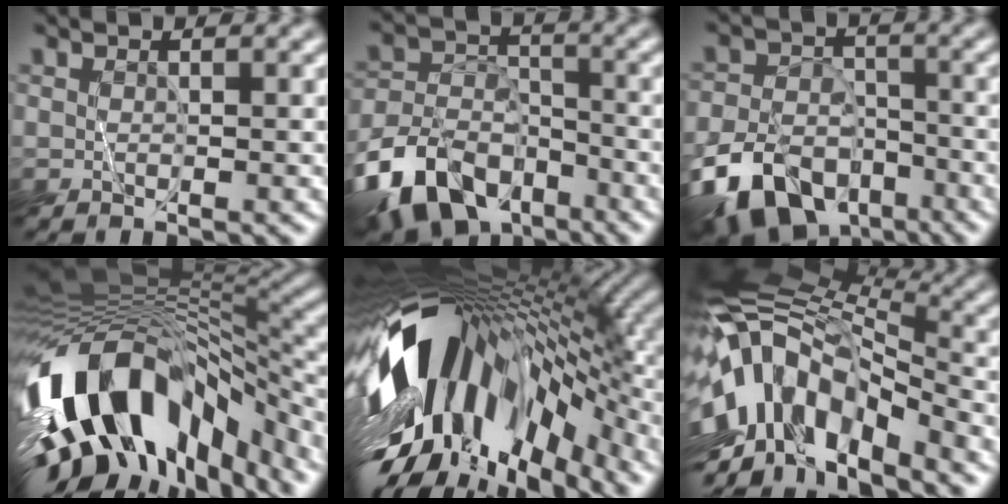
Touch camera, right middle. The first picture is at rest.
{"total": 9.4, "force": [-6.8, 5.0, 4.1], "torque": [-0.072, -0.005, -0.134]}
{"total": 10.1, "force": [-6.7, 5.8, 4.9], "torque": [-0.096, -0.020, -0.125]}
{"total": 14.9, "force": [-6.2, 7.7, 11.1], "torque": [-0.200, -0.002, -0.094]}
{"total": 16.8, "force": [-4.2, 8.1, 14.2], "torque": [-0.254, -0.003, -0.076]}
{"total": 12.6, "force": [-3.9, 6.4, 10.1], "torque": [-0.185, 0.022, -0.084]}